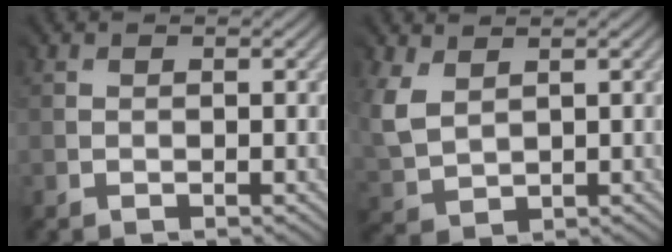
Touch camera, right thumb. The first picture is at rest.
{"total": 4.7, "force": [3.1, 3.1, 1.5], "torque": [-0.072, 0.008, 0.068]}